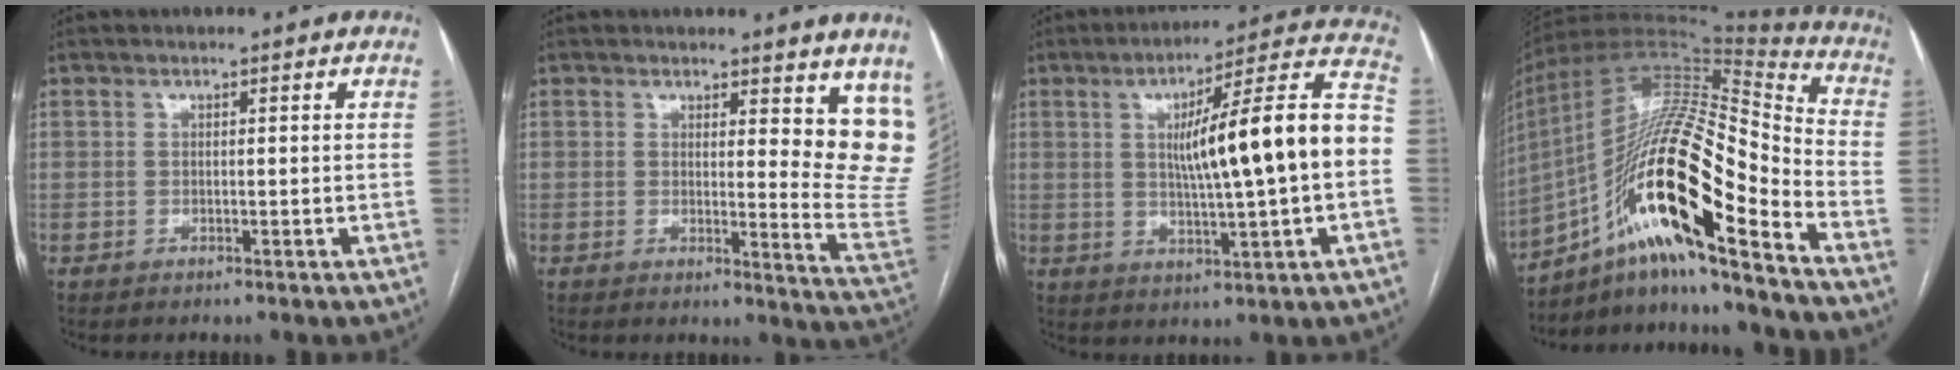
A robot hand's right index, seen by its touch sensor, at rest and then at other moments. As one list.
[{"total": 10.6, "force": [7.0, 3.0, 7.4], "torque": [-0.071, -0.042, 0.061]}, {"total": 17.9, "force": [0.3, 0.8, 17.9], "torque": [-0.268, 0.026, 0.002]}, {"total": 24.3, "force": [-12.5, 3.8, 20.5], "torque": [-0.385, -0.001, -0.221]}]